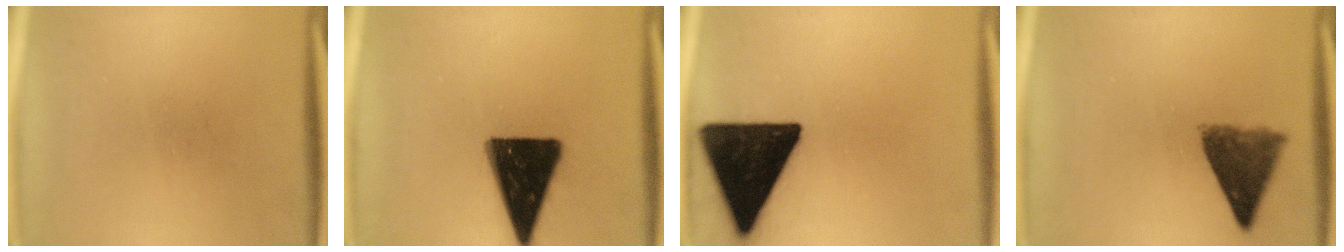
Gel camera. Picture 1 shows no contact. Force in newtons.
{"total": 17.4}
{"total": 19.4}
{"total": 7.7}